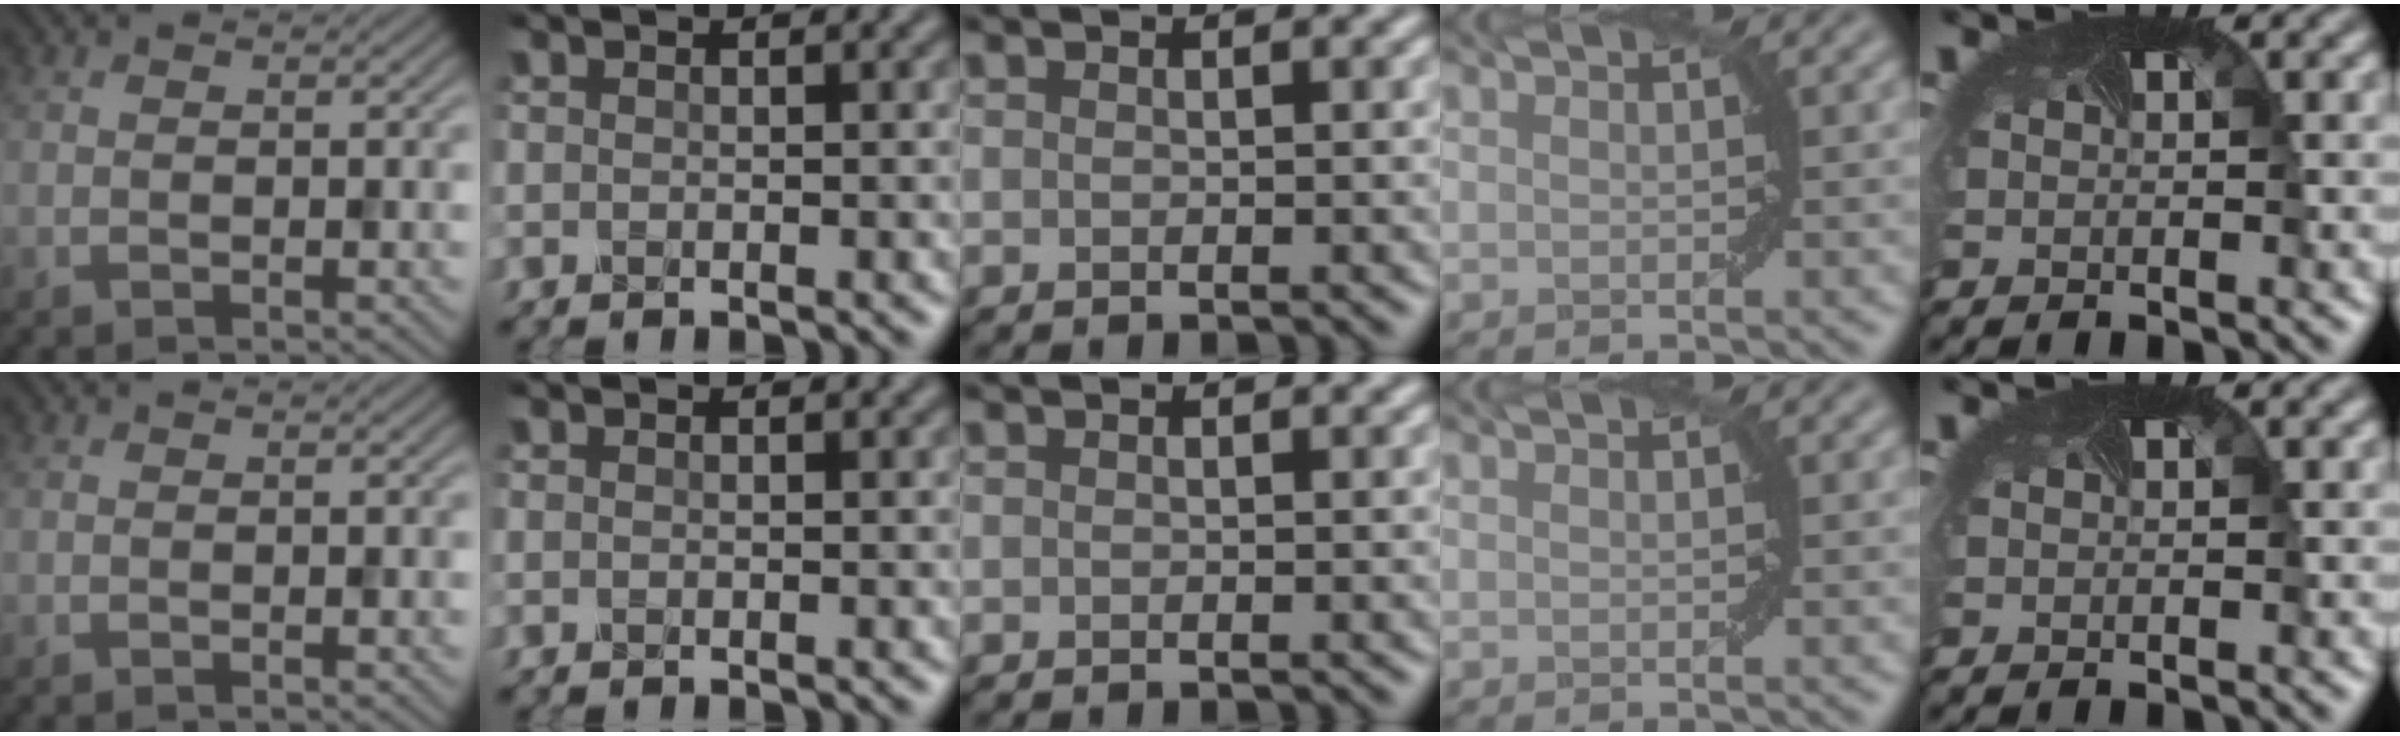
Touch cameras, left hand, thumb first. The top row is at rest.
{}